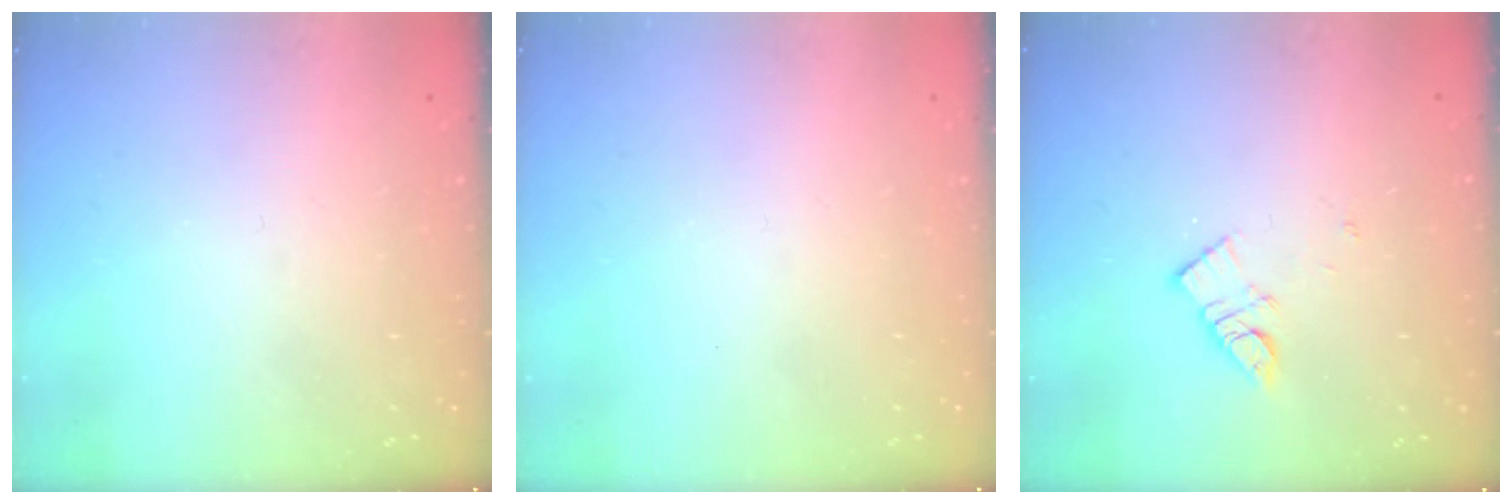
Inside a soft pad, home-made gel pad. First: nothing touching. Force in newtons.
{"total": 1.5, "press": 1.5, "slide": 0.1}
{"total": 8.1, "press": 8.1, "slide": 0.4}